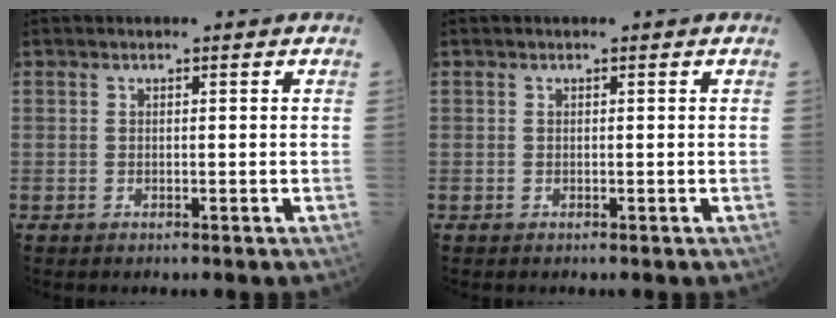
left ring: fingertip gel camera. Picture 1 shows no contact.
{"total": 0.0}